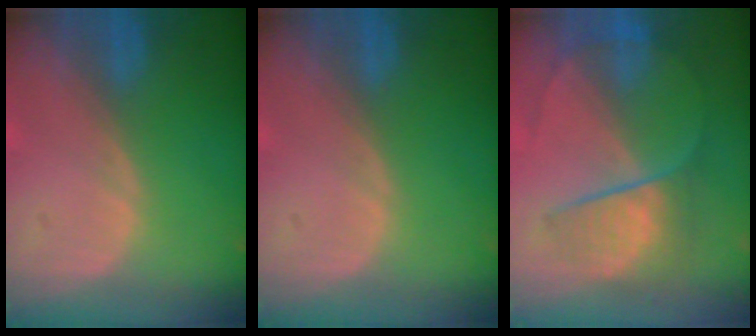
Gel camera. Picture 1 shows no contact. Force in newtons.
{"total": 0.0}
{"total": 6.7, "press": 6.5, "slide": 1.6}